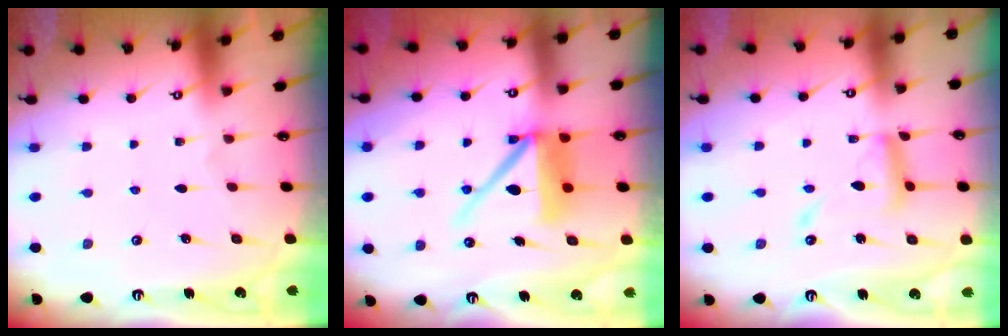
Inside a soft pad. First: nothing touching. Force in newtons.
{"total": 11.7, "press": 11.6, "slide": 1.5}
{"total": 12.6, "press": 12.5, "slide": 1.1}